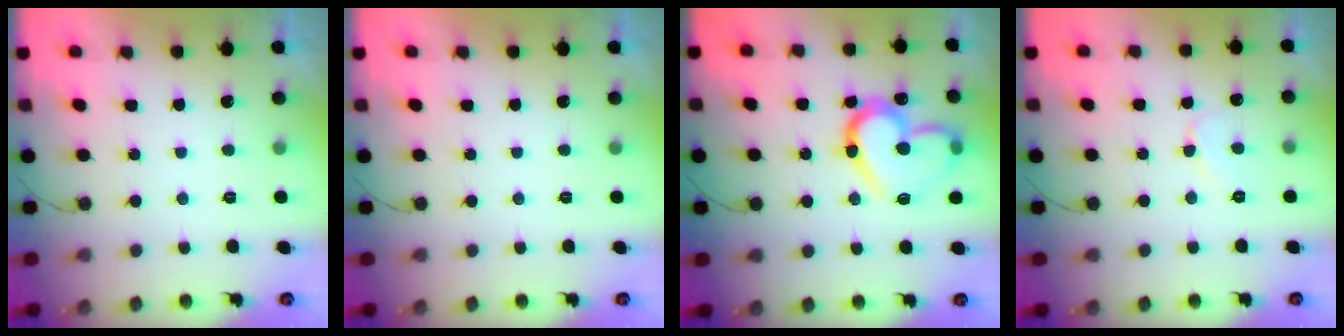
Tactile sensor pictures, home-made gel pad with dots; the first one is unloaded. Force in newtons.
{"total": 0.0}
{"total": 18.4, "press": 18.2, "slide": 2.0}
{"total": 5.3, "press": 5.2, "slide": 0.6}